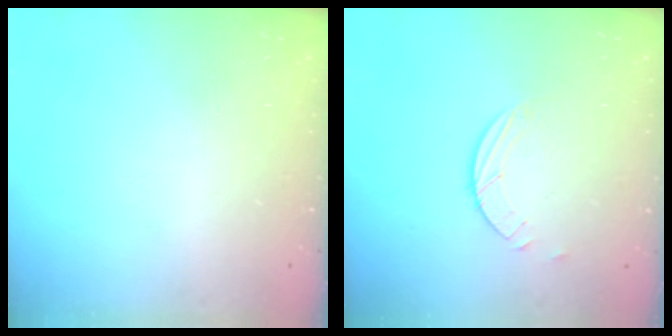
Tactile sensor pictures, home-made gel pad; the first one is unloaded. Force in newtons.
{"total": 1.7, "press": 1.7, "slide": 0.2}